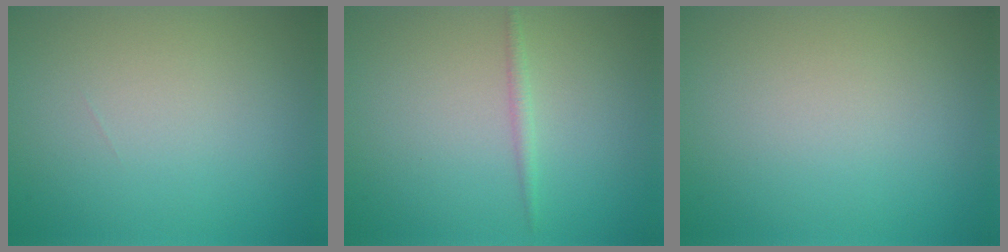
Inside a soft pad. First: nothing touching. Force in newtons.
{"total": 0.9, "press": 0.9, "slide": 0.1}
{"total": 0.0}